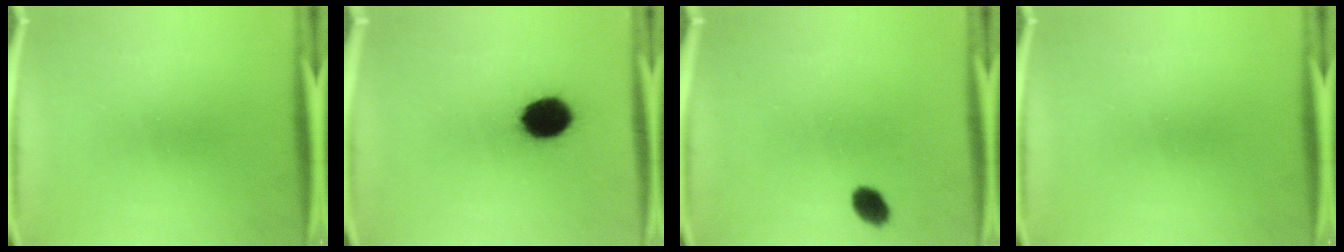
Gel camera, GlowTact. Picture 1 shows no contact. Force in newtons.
{"total": 11.4}
{"total": 3.7}
{"total": 0.0}